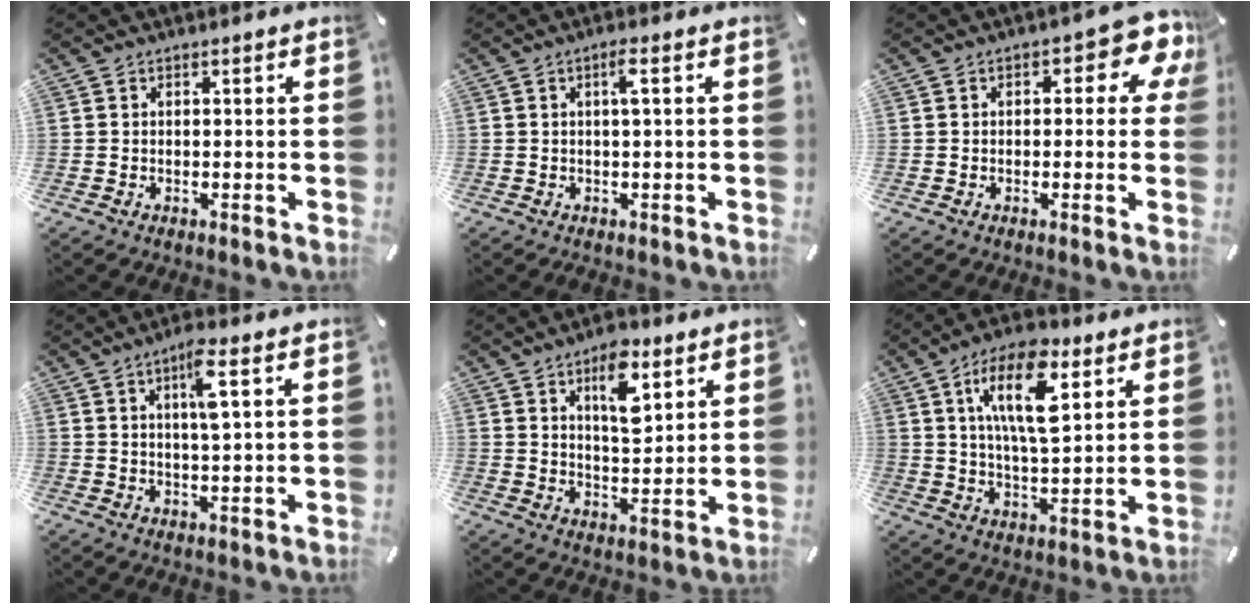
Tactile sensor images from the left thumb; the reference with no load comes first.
{"total": 3.1, "force": [0.3, 0.2, 3.1], "torque": [-0.061, 0.004, 0.002]}
{"total": 7.1, "force": [2.4, 3.4, 5.8], "torque": [-0.075, -0.010, 0.034]}
{"total": 6.5, "force": [2.3, 1.0, 5.9], "torque": [-0.105, -0.003, 0.033]}
{"total": 10.3, "force": [5.7, 4.7, 7.1], "torque": [-0.095, -0.026, 0.092]}
{"total": 15.1, "force": [6.9, 6.2, 11.9], "torque": [-0.221, -0.012, 0.114]}